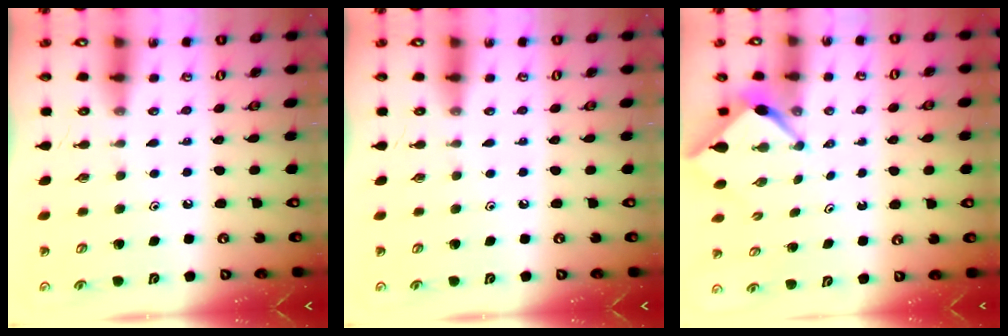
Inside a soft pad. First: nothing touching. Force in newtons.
{"total": 0.0}
{"total": 2.4, "press": 2.4, "slide": 0.2}